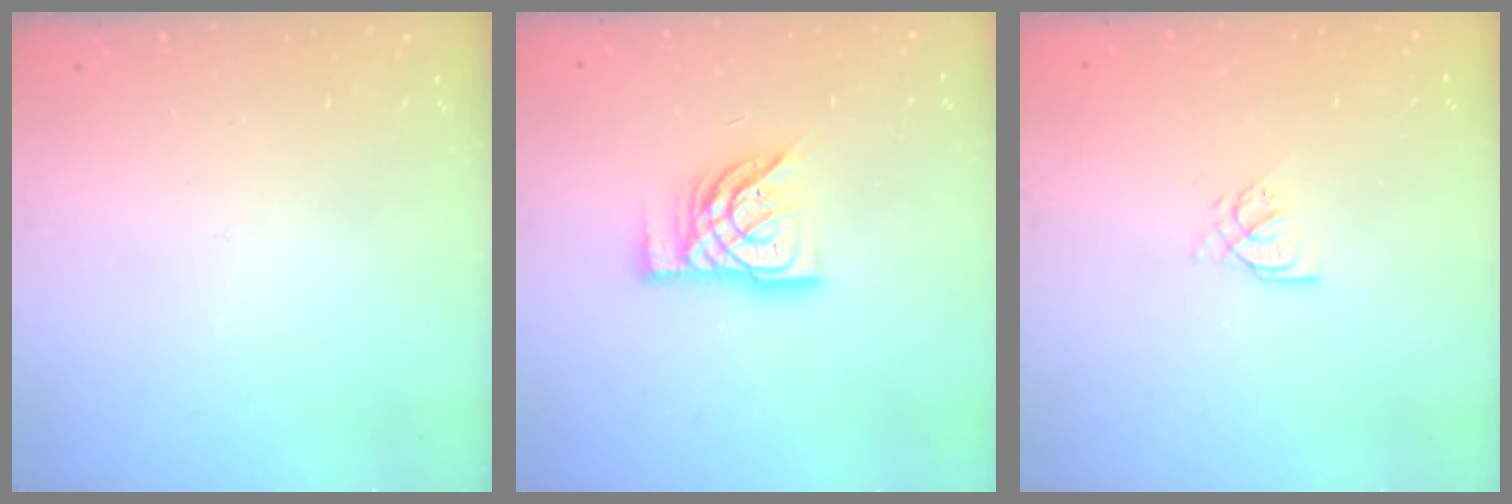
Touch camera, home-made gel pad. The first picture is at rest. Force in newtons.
{"total": 13.3, "press": 13.2, "slide": 1.2}
{"total": 4.2, "press": 4.2, "slide": 0.2}